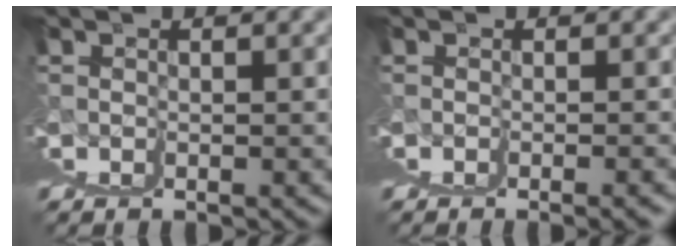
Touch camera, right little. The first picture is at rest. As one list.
[{"total": 1.2, "force": [-0.2, -1.2, 0.0], "torque": [0.002, 0.010, -0.005]}]